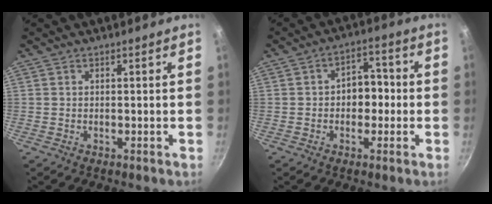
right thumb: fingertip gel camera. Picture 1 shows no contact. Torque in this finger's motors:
{"motor_torque": [0.00, 0.19, 0.03, 0.13, 0.12]}